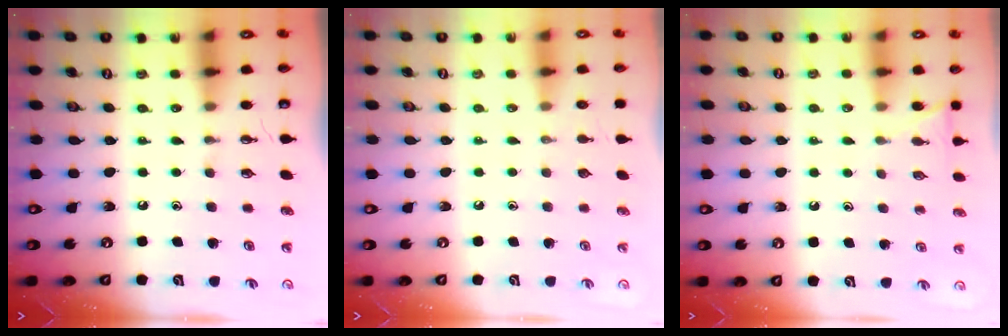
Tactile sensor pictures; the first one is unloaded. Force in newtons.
{"total": 0.0}
{"total": 5.1, "press": 5.1, "slide": 0.6}